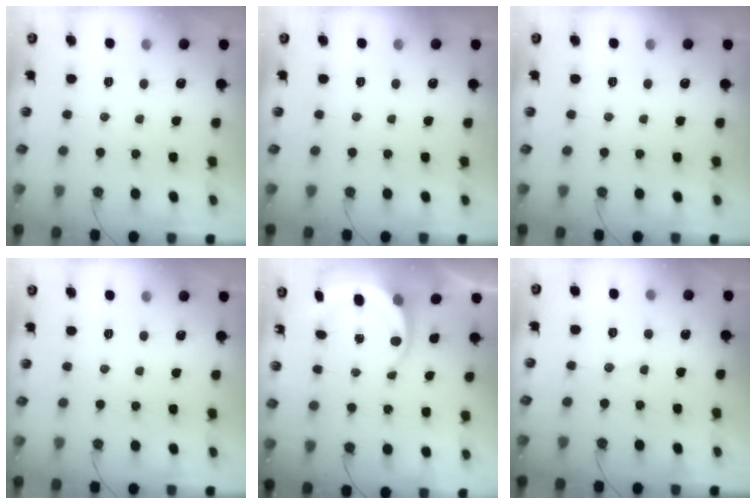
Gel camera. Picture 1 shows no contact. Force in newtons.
{"total": 0.0}
{"total": 0.0}
{"total": 0.0}
{"total": 7.0, "press": 6.8, "slide": 1.8}
{"total": 4.0, "press": 3.6, "slide": 1.7}